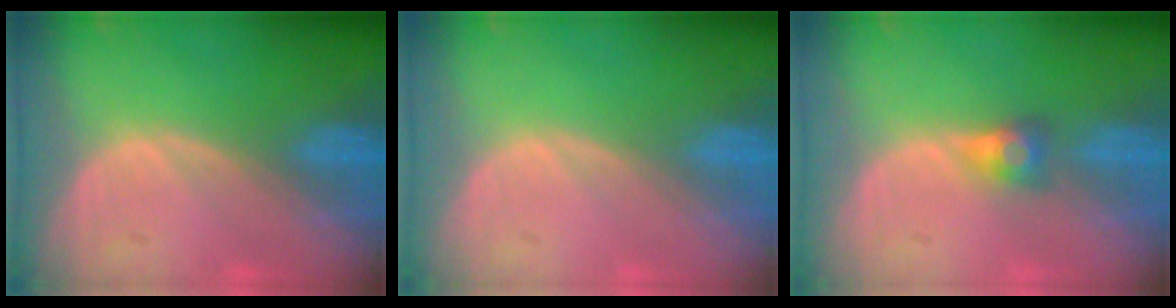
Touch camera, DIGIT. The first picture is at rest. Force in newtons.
{"total": 0.0}
{"total": 2.7, "press": 2.5, "slide": 1.0}